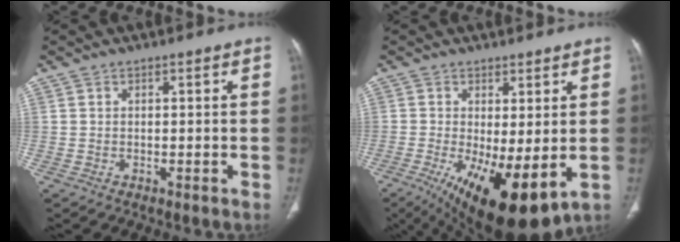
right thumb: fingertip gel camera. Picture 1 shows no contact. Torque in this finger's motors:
{"motor_torque": [1.47, 2.65, 0.07, 0.12, 0.14]}